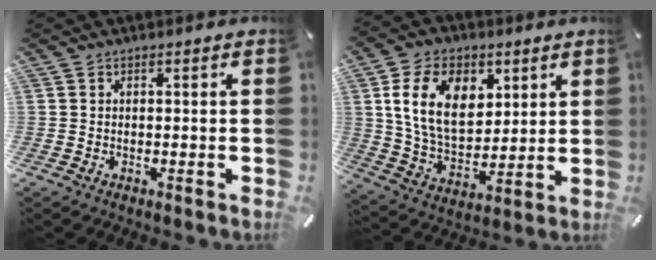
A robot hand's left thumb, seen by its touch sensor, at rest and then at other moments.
{"total": 15.5, "force": [5.5, 10.7, 9.6], "torque": [-0.187, -0.004, 0.100]}